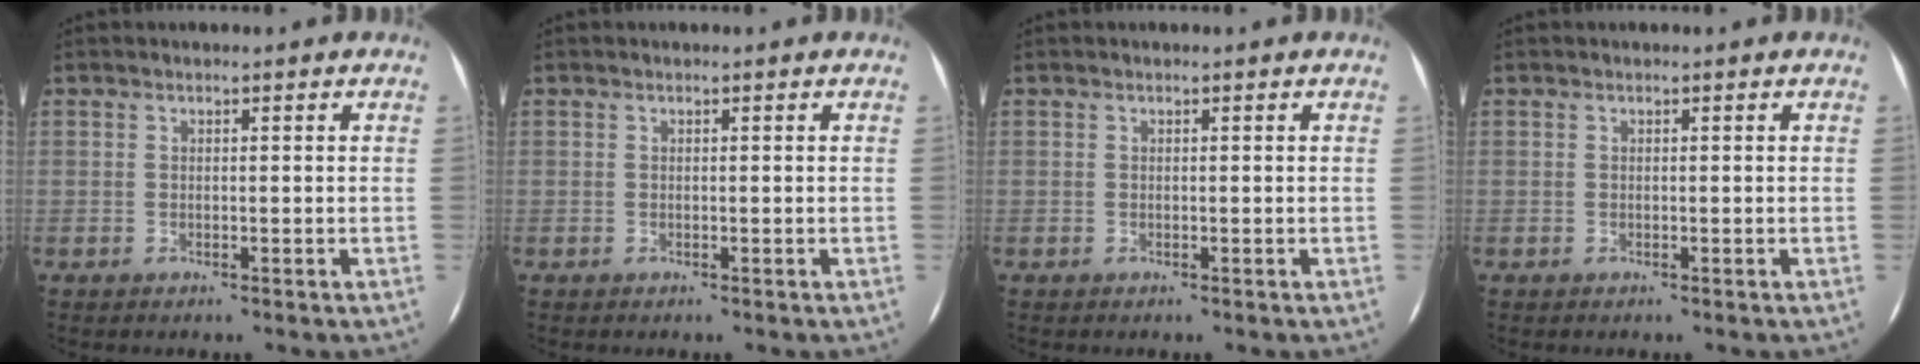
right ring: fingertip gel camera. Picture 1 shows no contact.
{"total": 0.0}
{"total": 0.0}
{"total": 0.0}